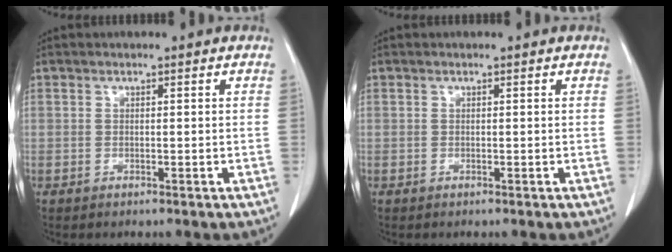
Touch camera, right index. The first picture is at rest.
{"total": 0.0}